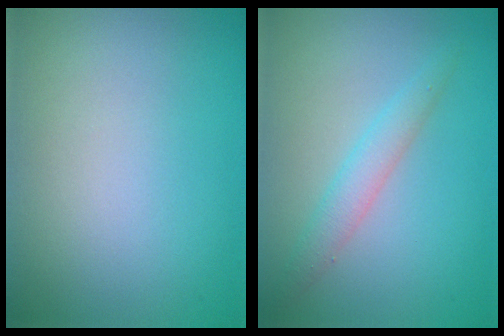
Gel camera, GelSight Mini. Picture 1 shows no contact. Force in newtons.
{"total": 2.3, "press": 2.3, "slide": 0.0}